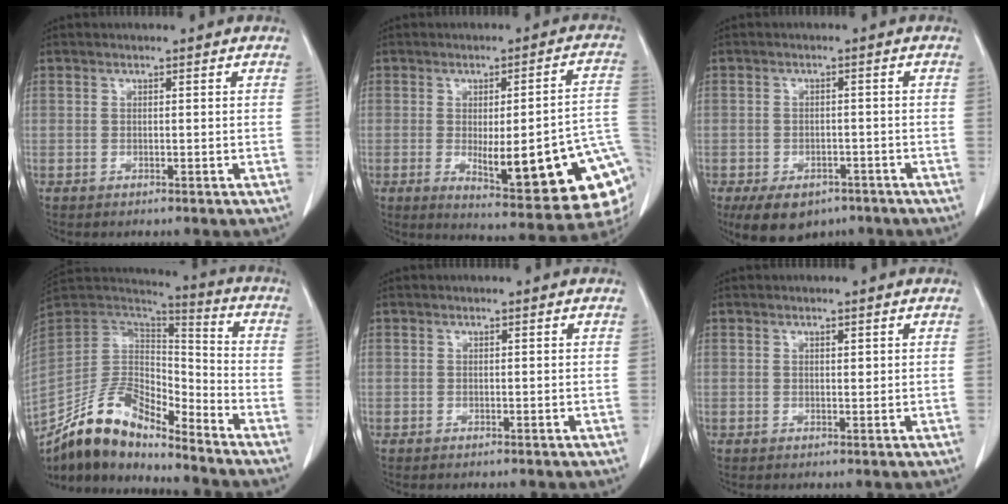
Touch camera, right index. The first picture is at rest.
{"total": 21.1, "force": [-4.6, 3.9, 20.2], "torque": [-0.185, -0.002, -0.041]}
{"total": 8.5, "force": [-5.9, 5.0, 3.7], "torque": [-0.056, 0.000, -0.085]}
{"total": 14.7, "force": [-12.9, 4.1, 5.8], "torque": [-0.101, 0.039, -0.242]}
{"total": 0.0}
{"total": 0.8, "force": [0.4, 0.3, 0.7], "torque": [-0.011, -0.002, 0.006]}